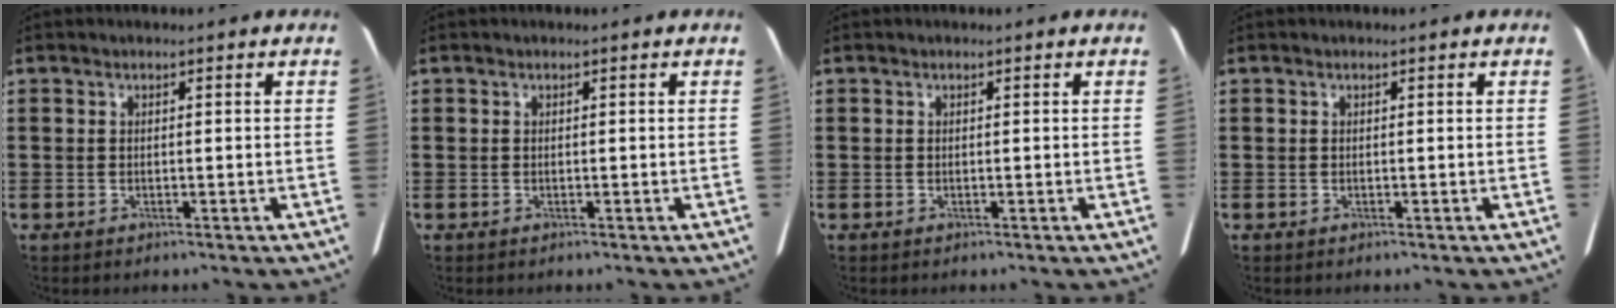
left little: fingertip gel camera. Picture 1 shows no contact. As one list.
[{"total": 0.0}, {"total": 0.0}, {"total": 0.0}]